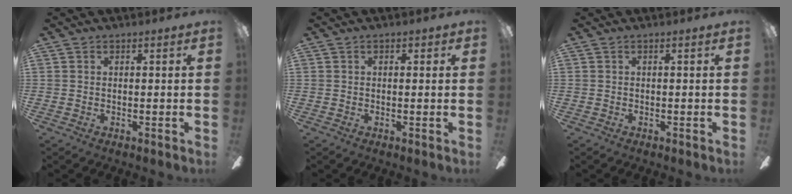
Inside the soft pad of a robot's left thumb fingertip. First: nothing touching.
{"total": 0.8, "force": [0.3, 0.6, 0.5], "torque": [-0.001, 0.001, 0.003]}
{"total": 0.0}